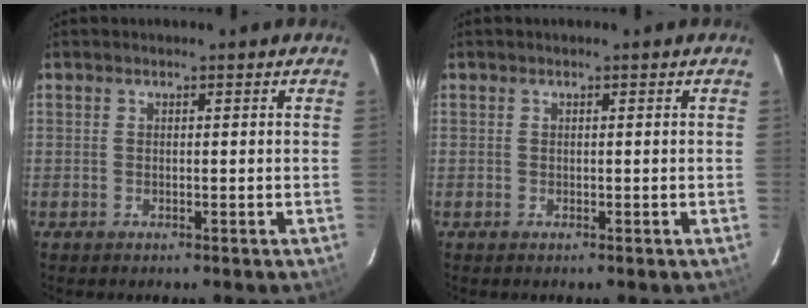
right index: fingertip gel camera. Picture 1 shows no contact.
{"total": 0.0}